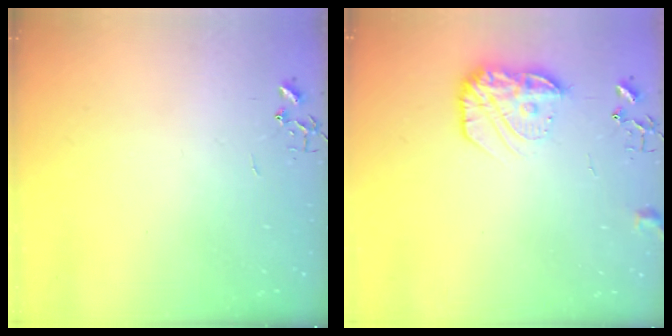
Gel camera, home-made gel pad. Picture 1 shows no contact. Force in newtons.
{"total": 13.9, "press": 13.9, "slide": 1.0}